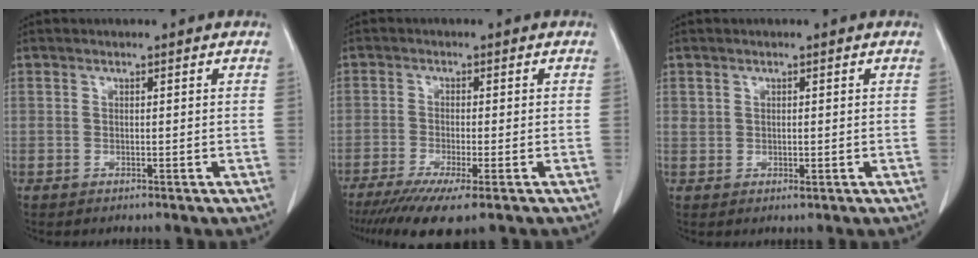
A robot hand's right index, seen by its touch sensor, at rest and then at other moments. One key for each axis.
{"total": 8.8, "fx": -6.1, "fy": 0.7, "fz": 6.3, "tx": -0.100, "ty": -0.022, "tz": -0.098}
{"total": 1.2, "fx": 0.3, "fy": 0.8, "fz": 0.8, "tx": -0.011, "ty": 0.001, "tz": 0.010}